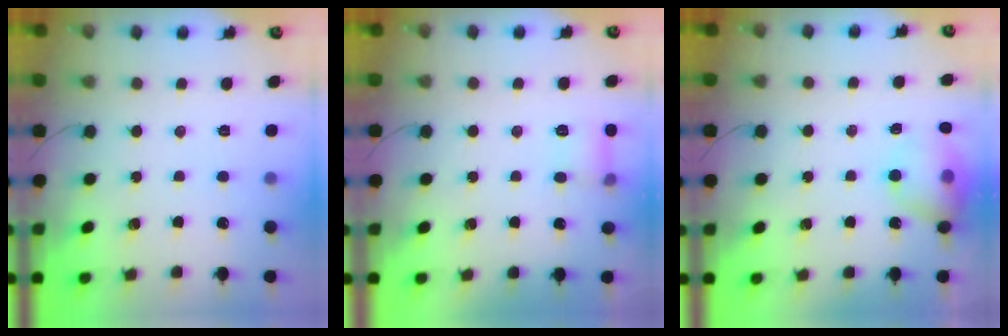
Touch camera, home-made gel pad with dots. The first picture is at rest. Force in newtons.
{"total": 6.5, "press": 6.2, "slide": 1.9}
{"total": 13.0, "press": 12.9, "slide": 2.1}